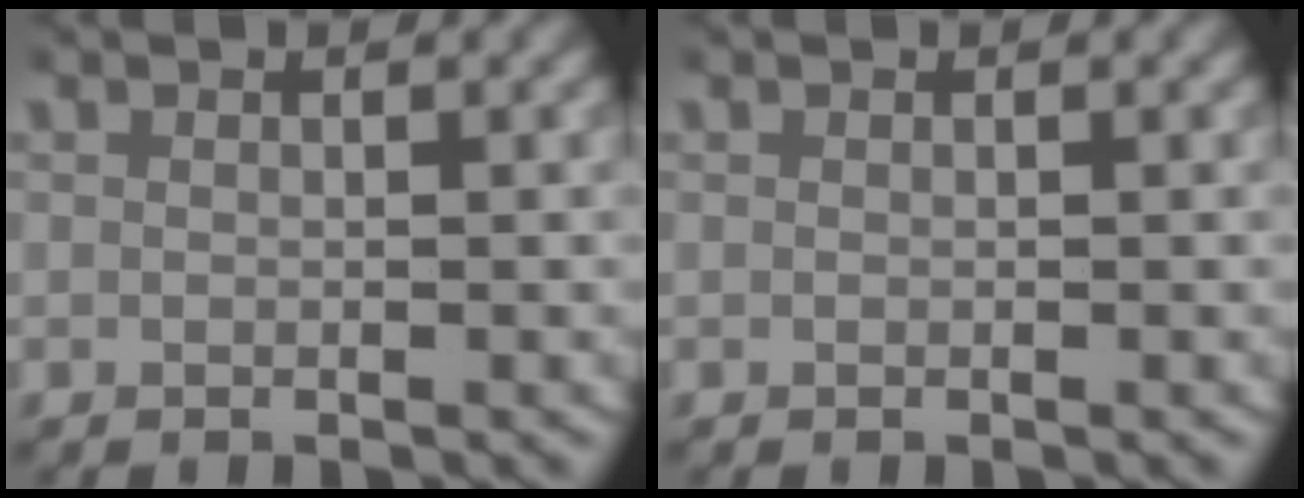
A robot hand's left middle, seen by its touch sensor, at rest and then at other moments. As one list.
[{"total": 0.0}]